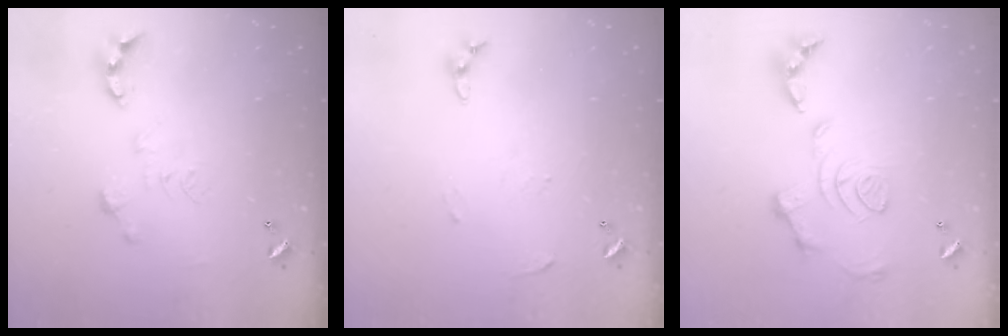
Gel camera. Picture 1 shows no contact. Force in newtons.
{"total": 4.6, "press": 4.6, "slide": 0.5}
{"total": 1.5, "press": 0.8, "slide": 1.3}